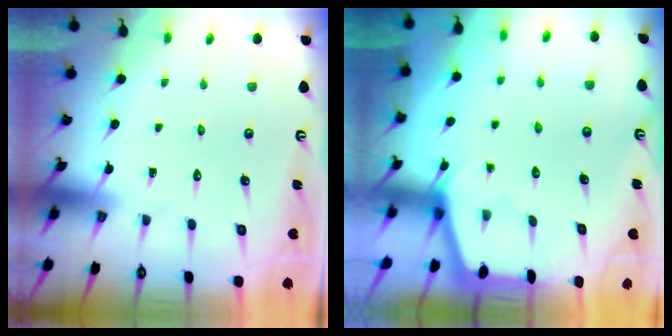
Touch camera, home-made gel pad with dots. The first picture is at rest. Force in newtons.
{"total": 2.1, "press": 2.1, "slide": 0.3}